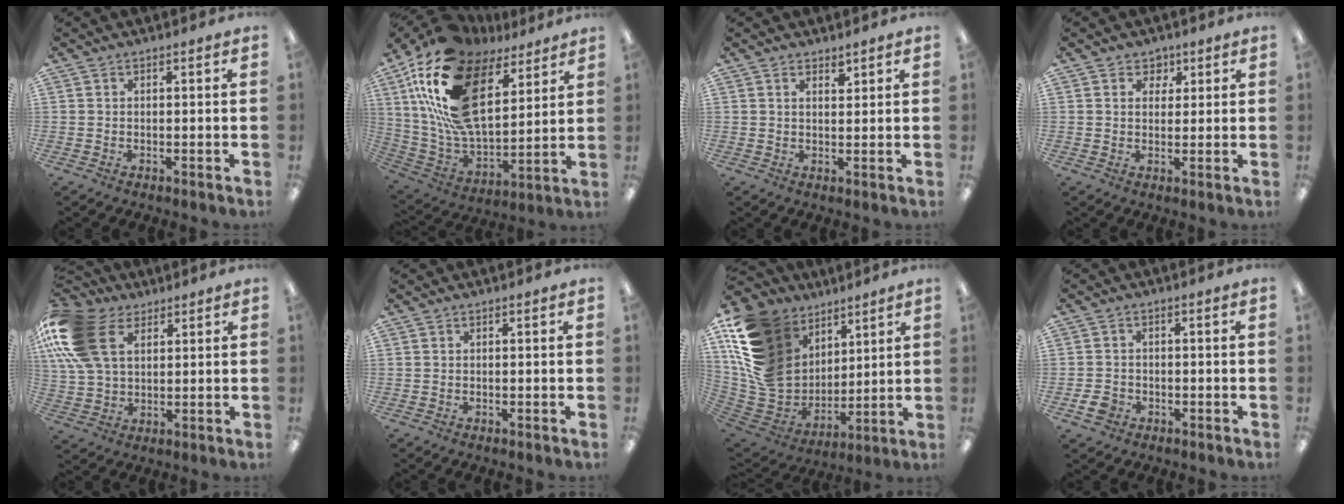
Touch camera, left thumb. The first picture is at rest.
{"total": 24.3, "force": [11.0, 13.5, 16.9], "torque": [-0.339, -0.060, 0.200]}
{"total": 2.0, "force": [1.8, 0.9, 0.4], "torque": [0.006, -0.009, 0.030]}
{"total": 3.8, "force": [2.0, 3.2, 0.4], "torque": [0.005, -0.004, 0.032]}
{"total": 19.2, "force": [7.6, 12.7, 12.3], "torque": [-0.292, -0.007, 0.137]}
{"total": 0.0}
{"total": 20.0, "force": [8.9, 15.0, 9.8], "torque": [-0.218, -0.050, 0.176]}
{"total": 3.7, "force": [-1.7, 3.0, 1.5], "torque": [-0.029, 0.004, -0.030]}